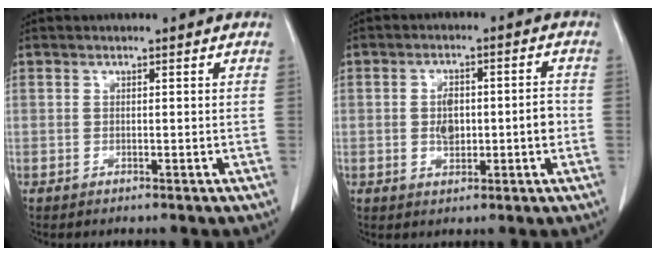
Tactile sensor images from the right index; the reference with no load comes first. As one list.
[{"total": 6.3, "force": [-0.7, 2.6, 5.7], "torque": [-0.100, 0.015, -0.005]}]